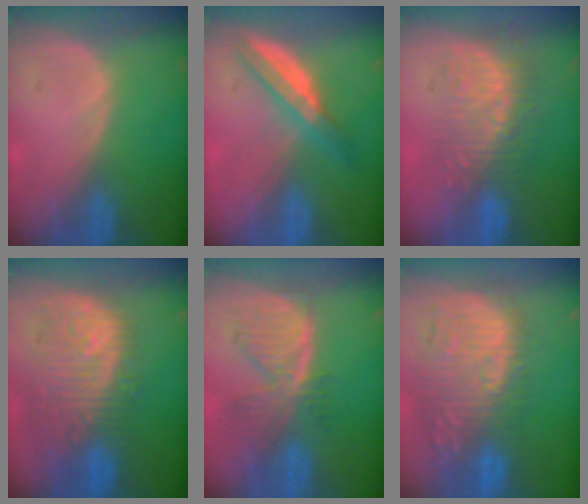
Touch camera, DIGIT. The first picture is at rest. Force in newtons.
{"total": 5.7, "press": 5.2, "slide": 2.5}
{"total": 9.3, "press": 8.4, "slide": 3.9}
{"total": 12.1, "press": 10.9, "slide": 5.4}
{"total": 7.8, "press": 6.8, "slide": 3.9}
{"total": 12.8, "press": 11.7, "slide": 5.4}